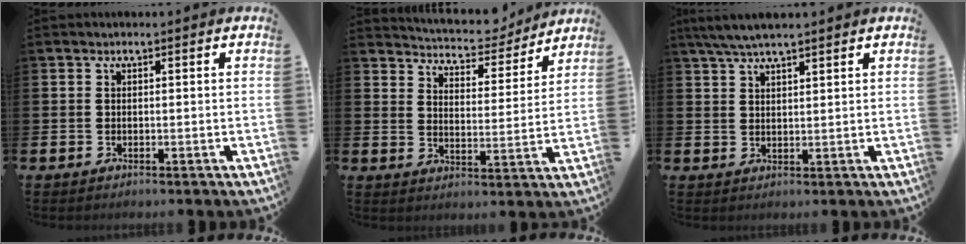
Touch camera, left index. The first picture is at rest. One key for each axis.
{"total": 5.8, "fx": 5.7, "fy": 1.2, "fz": 0.5, "tx": -0.026, "ty": -0.049, "tz": 0.095}
{"total": 4.5, "fx": 3.9, "fy": 0.7, "fz": 2.1, "tx": -0.055, "ty": -0.002, "tz": 0.073}